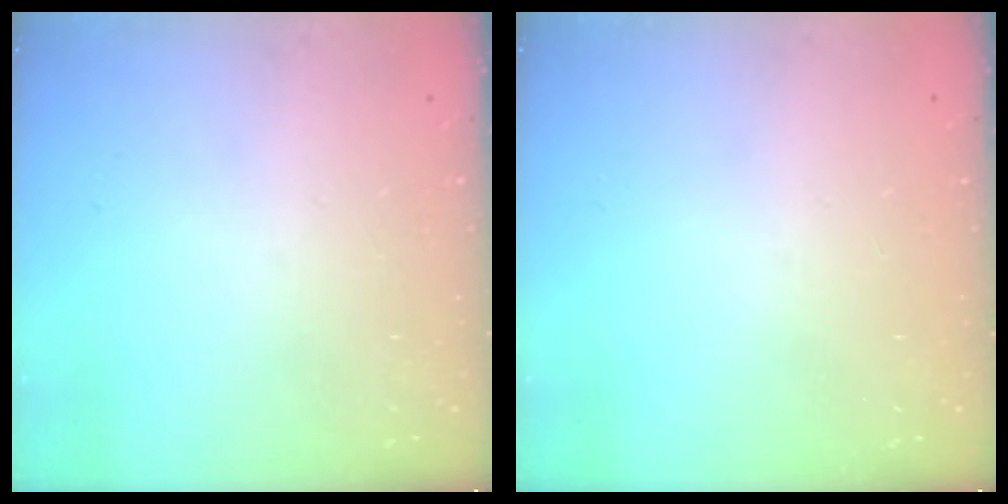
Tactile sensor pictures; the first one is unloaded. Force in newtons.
{"total": 0.0}